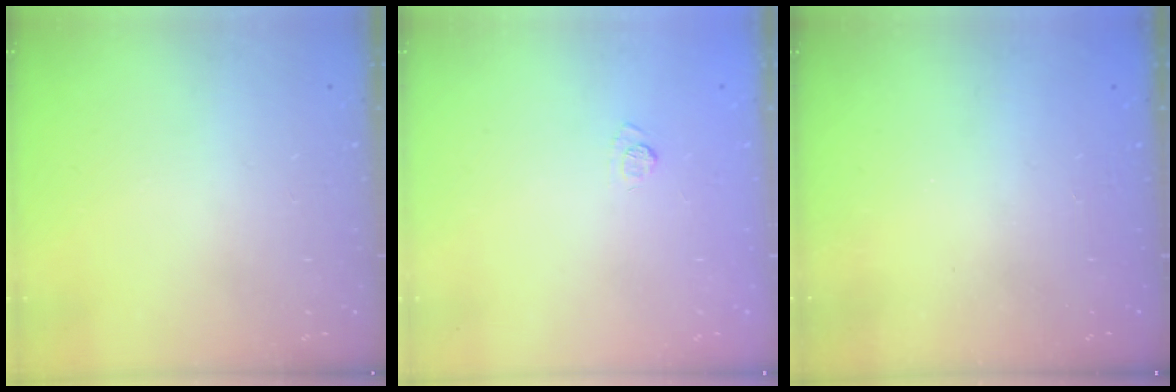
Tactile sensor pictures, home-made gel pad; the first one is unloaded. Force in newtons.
{"total": 7.5, "press": 7.3, "slide": 1.4}
{"total": 2.3, "press": 2.2, "slide": 0.8}